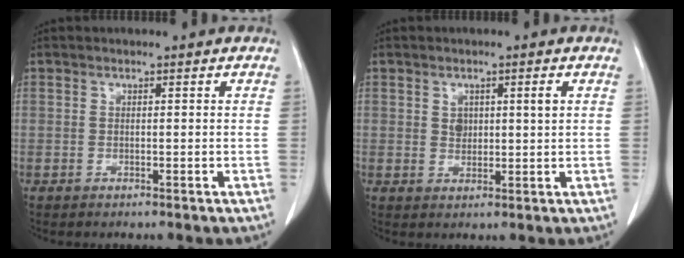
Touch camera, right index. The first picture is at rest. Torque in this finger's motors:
{"motor_torque": [0.12, 0.02, 0.04, 0.00]}